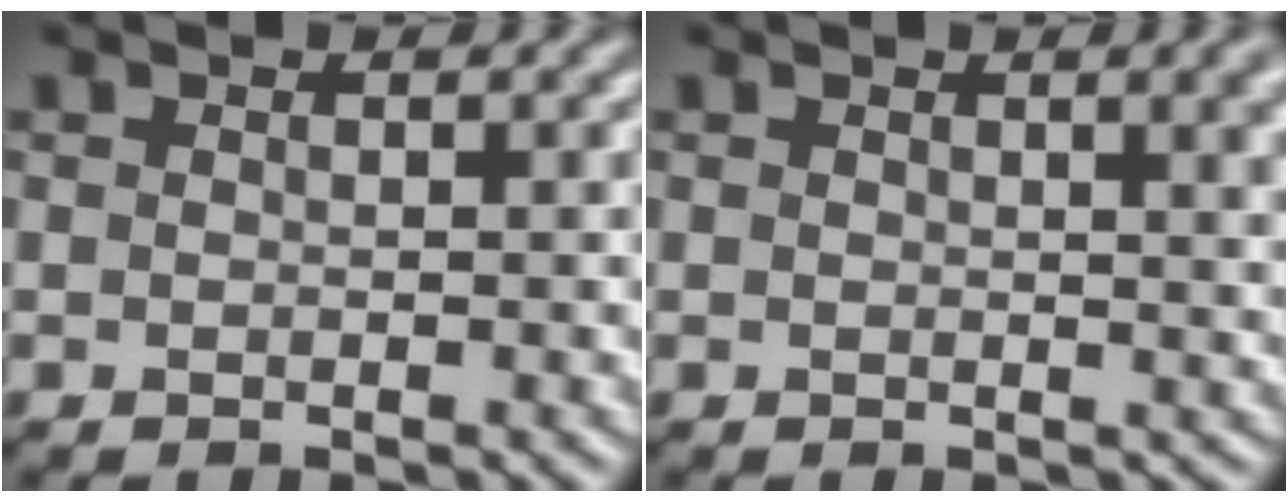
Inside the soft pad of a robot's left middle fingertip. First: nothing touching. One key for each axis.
{"total": 4.9, "fx": 1.8, "fy": 2.0, "fz": 4.1, "tx": -0.027, "ty": 0.009, "tz": 0.026}